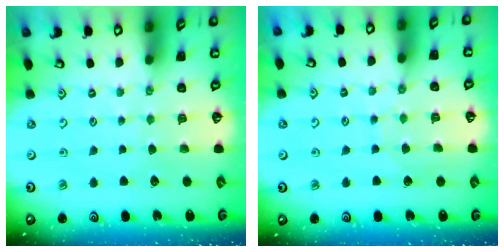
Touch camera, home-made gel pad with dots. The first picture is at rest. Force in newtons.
{"total": 5.6, "press": 5.6, "slide": 0.5}